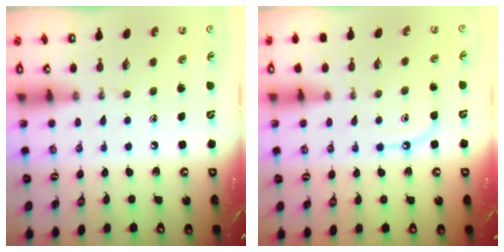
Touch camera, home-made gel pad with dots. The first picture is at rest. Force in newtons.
{"total": 6.1, "press": 6.1, "slide": 0.7}